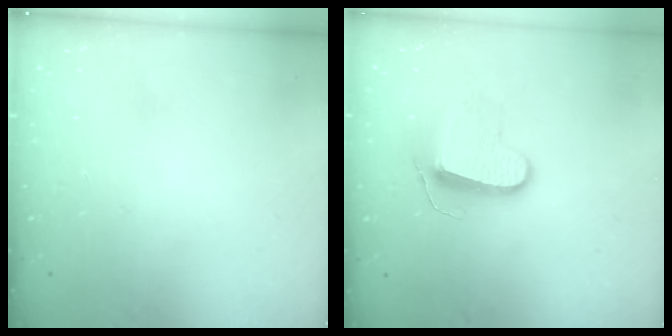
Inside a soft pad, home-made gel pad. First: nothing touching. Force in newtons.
{"total": 9.9, "press": 9.9, "slide": 0.8}